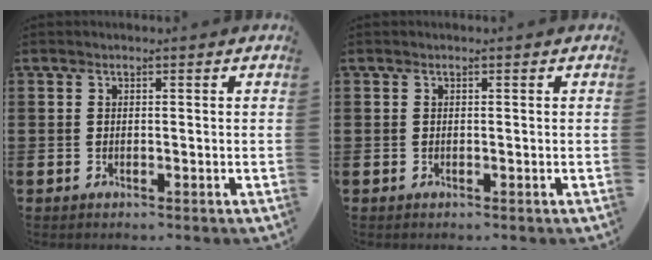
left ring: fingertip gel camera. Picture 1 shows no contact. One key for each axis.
{"total": 0.0}